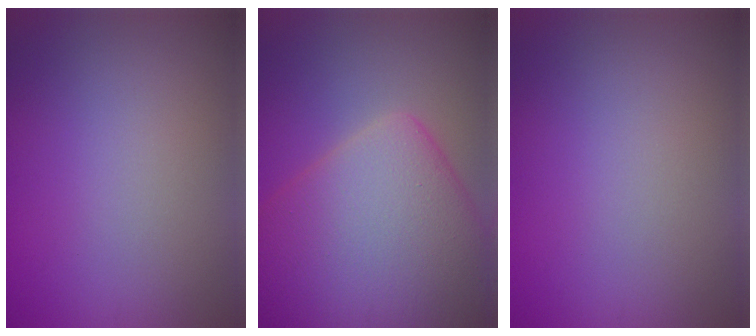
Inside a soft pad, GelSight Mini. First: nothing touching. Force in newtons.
{"total": 12.7, "press": 12.7, "slide": 0.6}
{"total": 0.0}